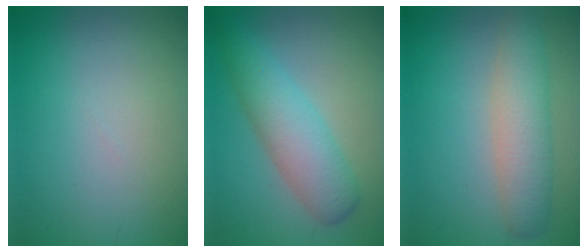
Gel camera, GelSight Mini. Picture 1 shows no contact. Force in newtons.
{"total": 4.9, "press": 4.9, "slide": 0.1}
{"total": 4.2, "press": 4.2, "slide": 0.1}